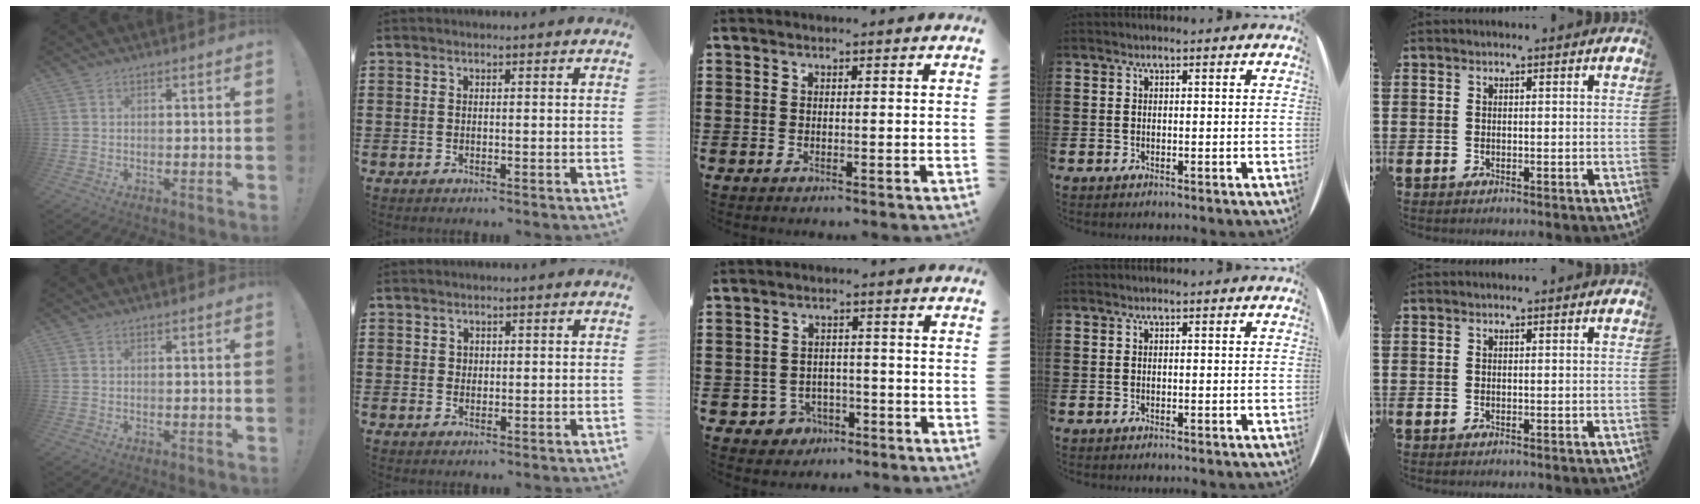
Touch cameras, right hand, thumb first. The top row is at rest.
{"index": {"total": 1.0, "force": [0.4, 0.9, 0.2], "torque": [-0.007, 0.003, 0.009]}, "middle": {"total": 3.3, "force": [-2.5, 2.1, 0.5], "torque": [-0.025, 0.003, -0.056]}}